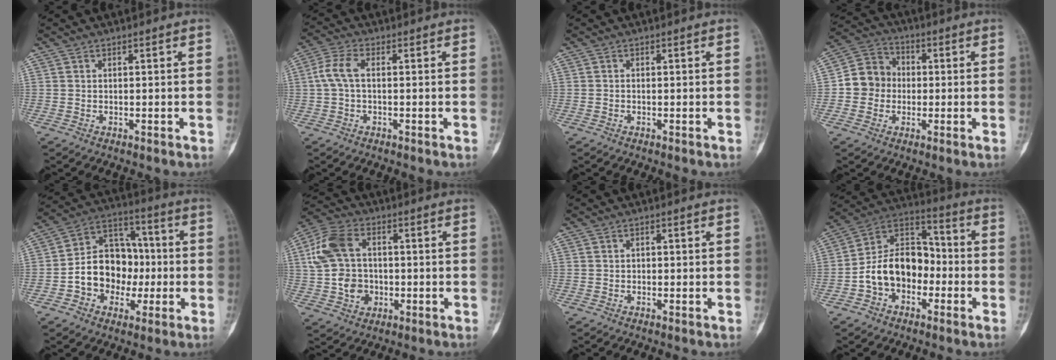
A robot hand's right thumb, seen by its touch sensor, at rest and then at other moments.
{"total": 5.3, "force": [0.3, 2.9, 4.4], "torque": [-0.099, 0.013, -0.001]}
{"total": 0.0}
{"total": 9.0, "force": [-0.6, 8.3, 3.5], "torque": [-0.028, 0.027, -0.024]}
{"total": 14.8, "force": [-2.1, 11.9, 8.5], "torque": [-0.081, 0.047, -0.037]}
{"total": 12.9, "force": [0.8, 10.0, 8.1], "torque": [-0.138, 0.016, 0.011]}
{"total": 0.5, "force": [0.0, 0.5, 0.1], "torque": [0.008, 0.003, -0.002]}
{"total": 14.6, "force": [-3.4, 10.6, 9.5], "torque": [-0.129, 0.053, -0.070]}